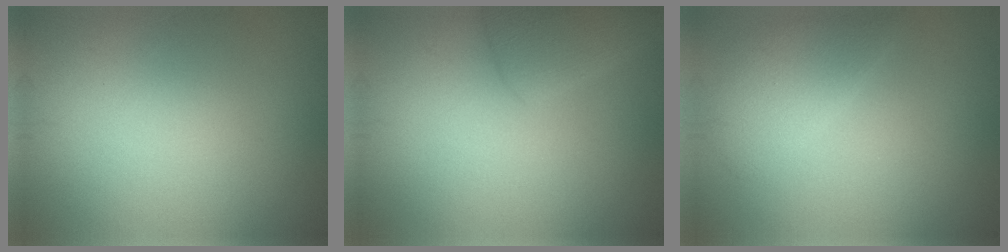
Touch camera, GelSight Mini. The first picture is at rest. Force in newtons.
{"total": 2.8, "press": 2.7, "slide": 0.2}
{"total": 2.7, "press": 2.7, "slide": 0.1}